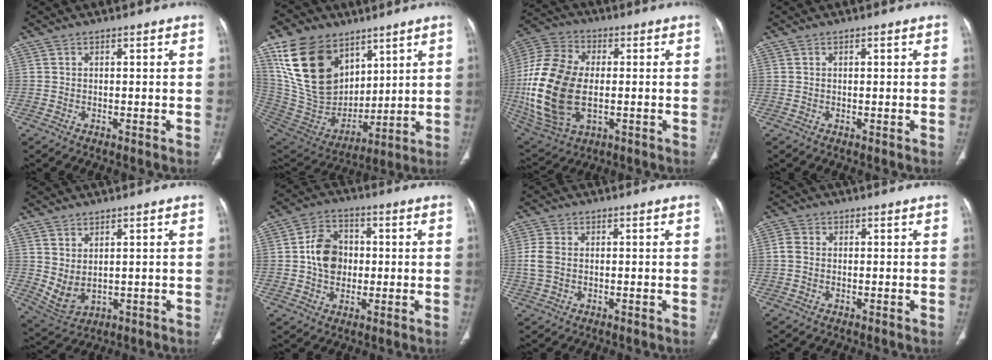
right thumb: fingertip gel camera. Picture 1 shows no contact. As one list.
[{"total": 22.6, "force": [11.1, 15.2, 12.5], "torque": [-0.216, -0.036, 0.223]}, {"total": 22.0, "force": [-1.7, 13.2, 17.5], "torque": [-0.379, -0.002, -0.021]}, {"total": 0.7, "force": [0.2, 0.3, 0.6], "torque": [-0.012, 0.000, 0.004]}, {"total": 5.3, "force": [1.3, 3.1, 4.0], "torque": [-0.072, -0.011, 0.047]}, {"total": 9.3, "force": [0.1, 7.3, 5.7], "torque": [-0.073, 0.015, -0.003]}, {"total": 3.9, "force": [-0.1, 2.7, 2.7], "torque": [-0.073, 0.004, -0.004]}, {"total": 2.0, "force": [-0.2, 1.6, 1.2], "torque": [-0.023, 0.001, -0.008]}]